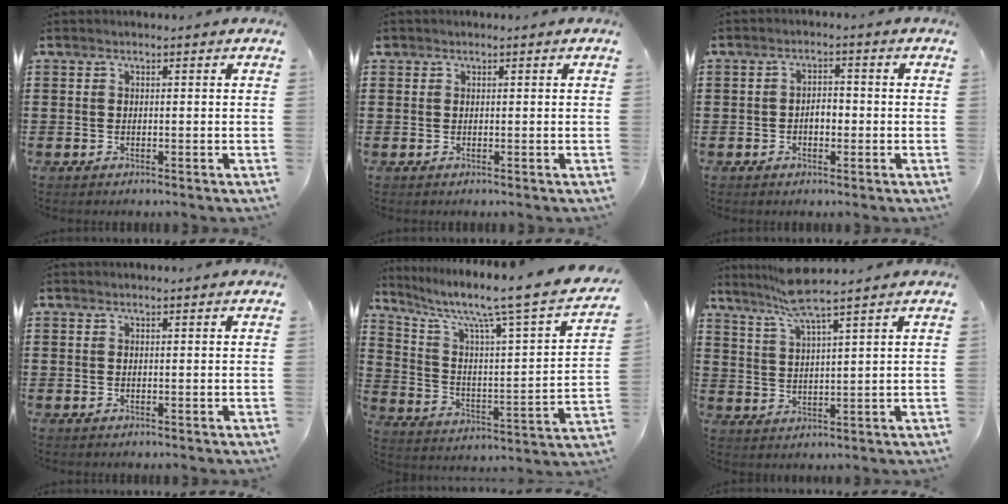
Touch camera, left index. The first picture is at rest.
{"total": 0.6, "force": [0.4, 0.4, 0.1], "torque": [-0.003, 0.003, 0.007]}
{"total": 2.4, "force": [-0.7, 1.2, 2.0], "torque": [-0.039, 0.005, -0.016]}
{"total": 0.0}
{"total": 8.3, "force": [6.7, 0.1, 5.0], "torque": [-0.117, -0.059, 0.097]}
{"total": 6.5, "force": [5.4, -0.5, 3.7], "torque": [-0.088, -0.016, 0.095]}